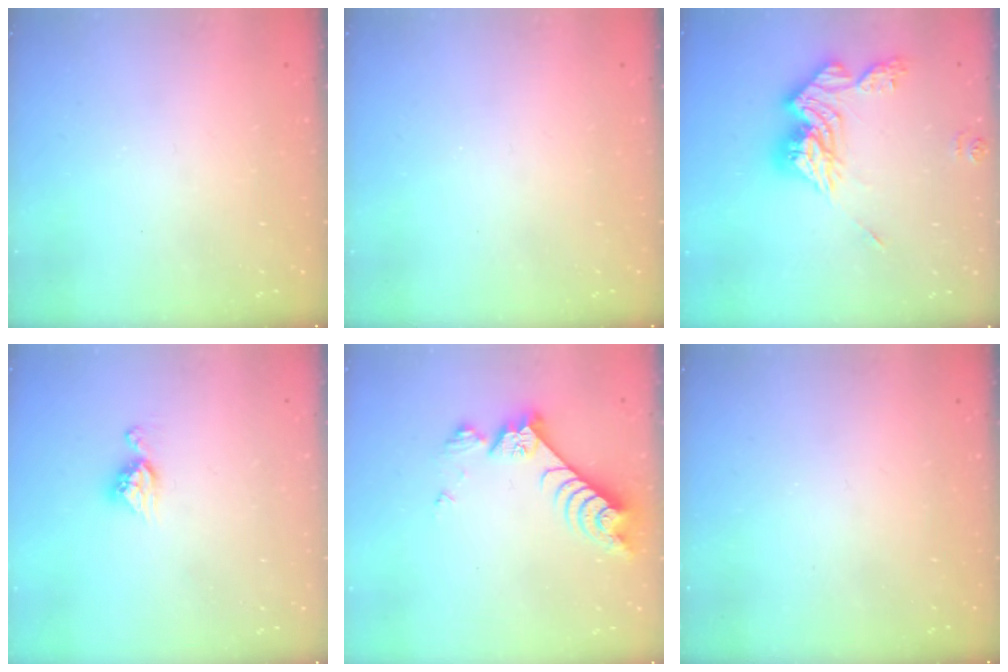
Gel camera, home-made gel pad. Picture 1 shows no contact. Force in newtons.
{"total": 0.0}
{"total": 15.1, "press": 15.1, "slide": 0.3}
{"total": 7.7, "press": 7.6, "slide": 0.6}
{"total": 8.6, "press": 8.6, "slide": 0.2}
{"total": 0.0}